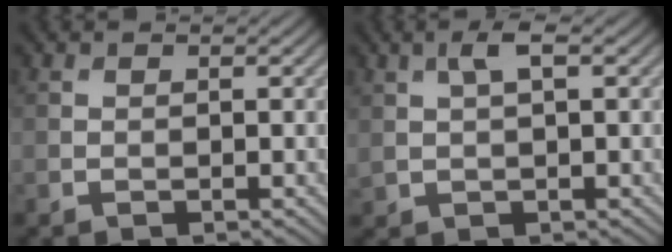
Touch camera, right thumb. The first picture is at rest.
{"total": 3.1, "force": [1.2, 1.1, 2.7], "torque": [-0.062, 0.007, 0.023]}